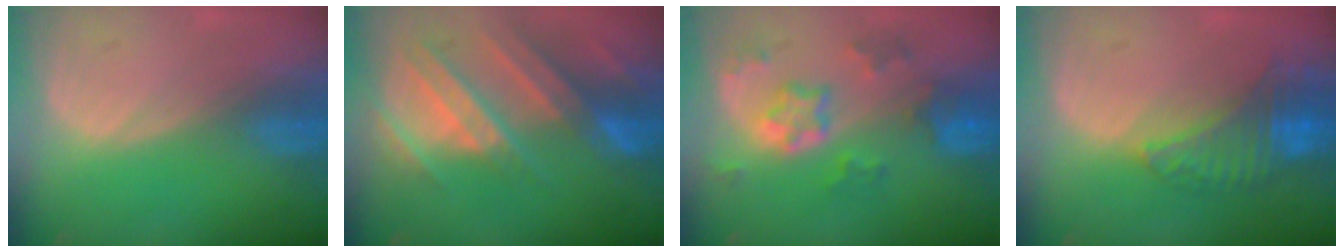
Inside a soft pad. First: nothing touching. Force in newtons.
{"total": 11.1, "press": 9.8, "slide": 5.2}
{"total": 7.5, "press": 6.6, "slide": 3.6}
{"total": 8.1, "press": 7.1, "slide": 3.8}